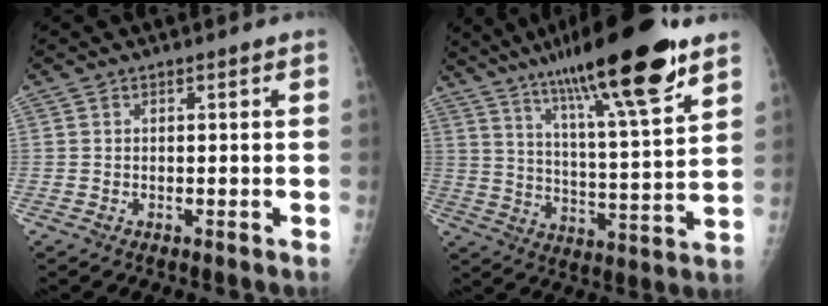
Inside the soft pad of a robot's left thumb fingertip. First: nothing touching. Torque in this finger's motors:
{"motor_torque": [1.07, 0.10, 1.59, -1.18, 0.49]}